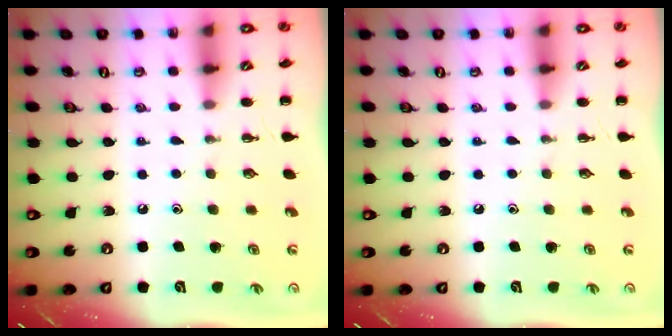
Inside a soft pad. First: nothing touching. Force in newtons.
{"total": 0.0}